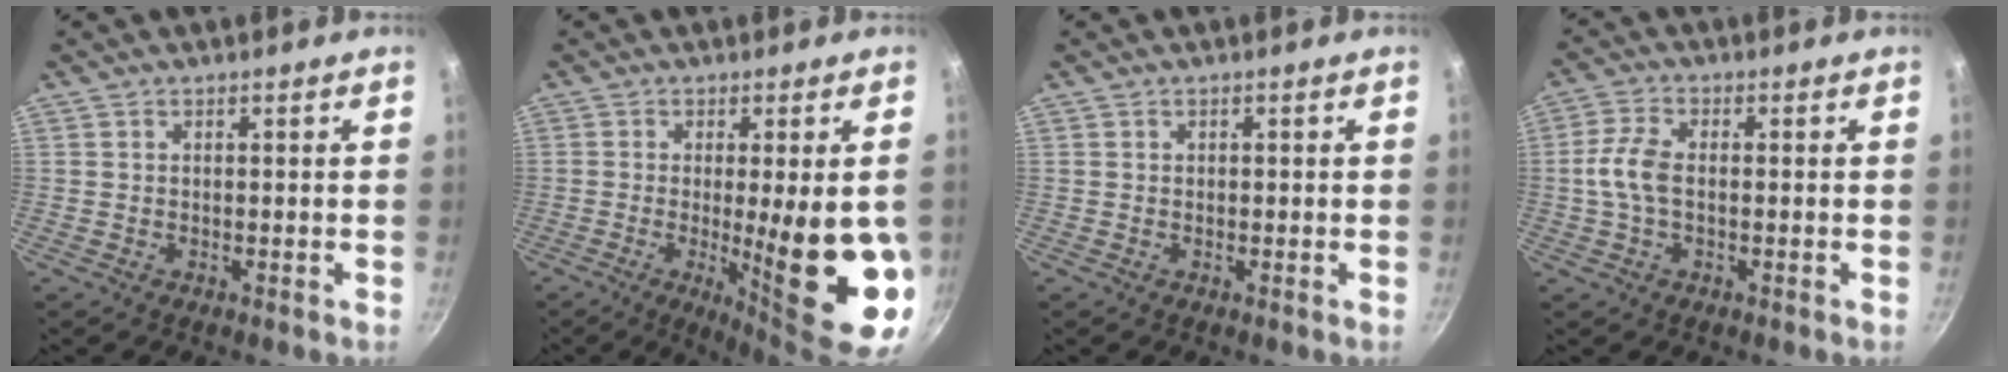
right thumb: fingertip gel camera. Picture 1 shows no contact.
{"total": 18.2, "force": [-2.5, 4.3, 17.5], "torque": [-0.224, -0.024, -0.020]}
{"total": 0.0}
{"total": 6.0, "force": [-0.4, 3.2, 5.0], "torque": [-0.109, 0.017, -0.015]}